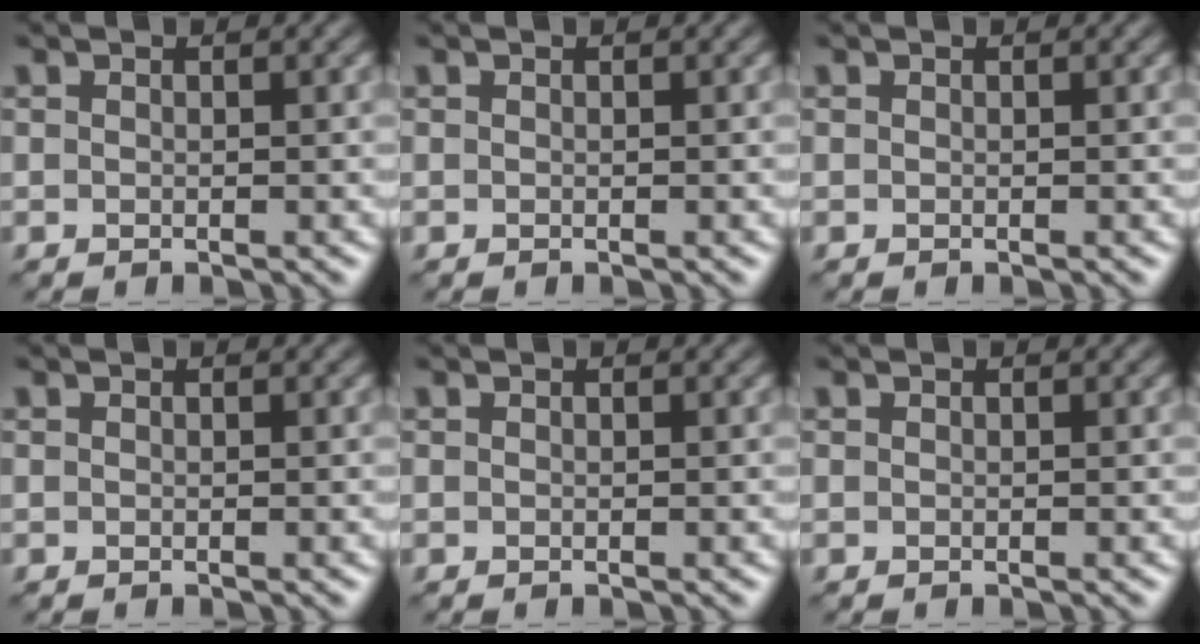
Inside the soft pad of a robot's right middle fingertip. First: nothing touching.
{"total": 0.0}
{"total": 0.0}
{"total": 0.0}
{"total": 0.0}
{"total": 0.0}